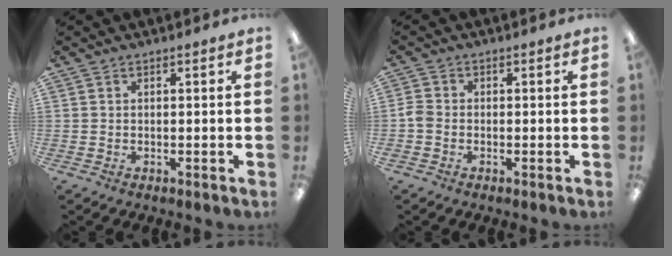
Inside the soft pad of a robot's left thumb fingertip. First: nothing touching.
{"total": 2.0, "force": [-0.7, 1.5, 1.1], "torque": [-0.018, 0.005, -0.014]}